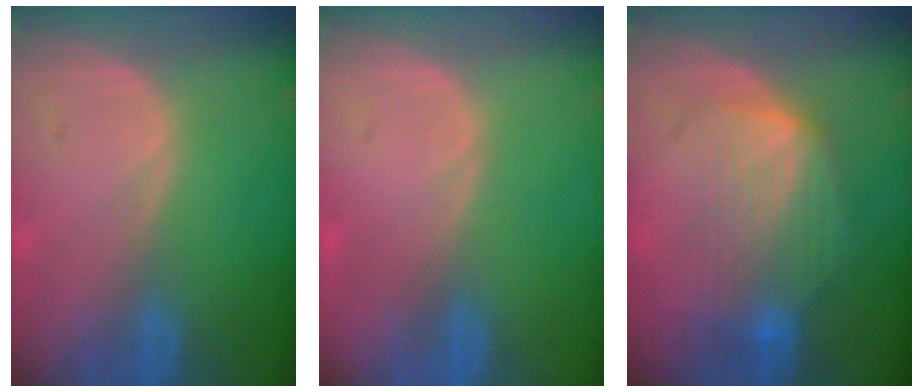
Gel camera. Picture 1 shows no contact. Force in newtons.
{"total": 0.0}
{"total": 7.5, "press": 7.4, "slide": 1.2}